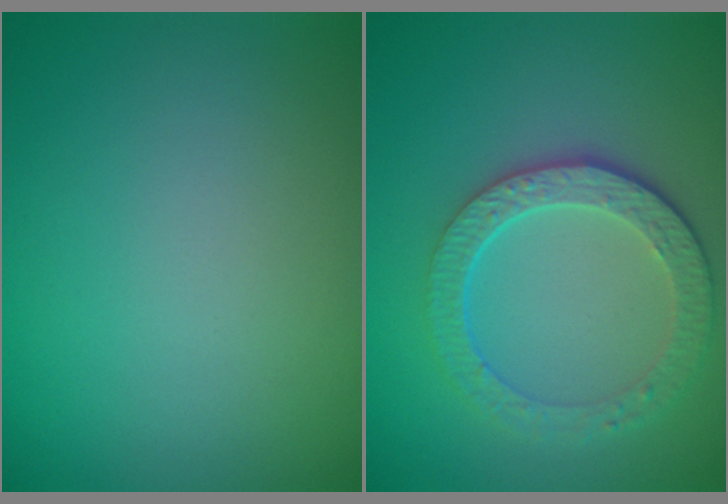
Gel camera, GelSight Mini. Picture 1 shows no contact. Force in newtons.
{"total": 4.5, "press": 3.4, "slide": 3.0}